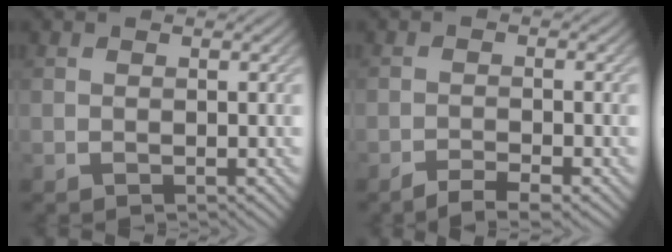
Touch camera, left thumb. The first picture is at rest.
{"total": 3.0, "force": [-2.3, 0.4, 1.8], "torque": [-0.030, 0.002, -0.046]}